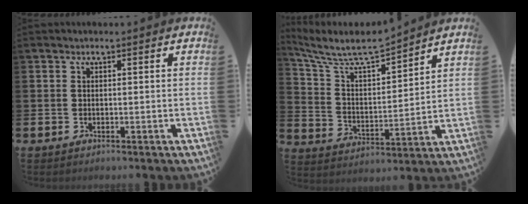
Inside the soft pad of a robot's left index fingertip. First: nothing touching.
{"total": 8.4, "force": [7.8, 1.4, 2.9], "torque": [-0.097, -0.053, 0.135]}